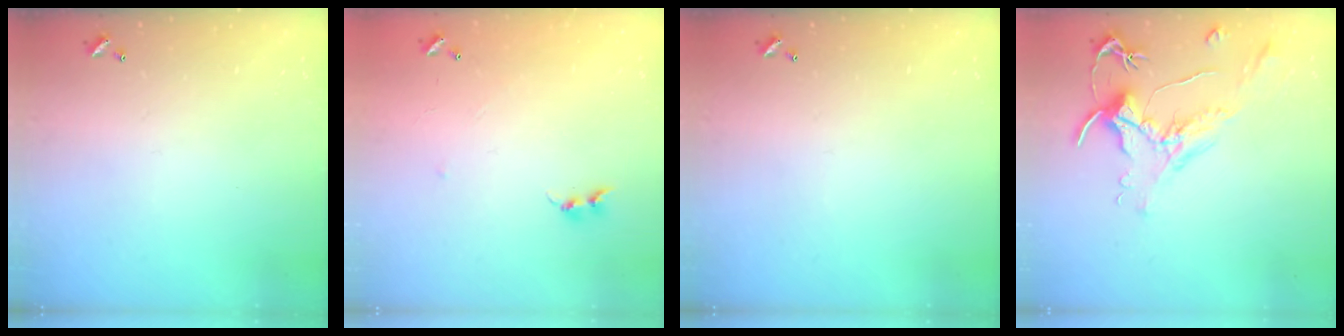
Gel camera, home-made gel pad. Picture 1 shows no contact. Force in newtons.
{"total": 5.1, "press": 5.0, "slide": 0.7}
{"total": 0.0}
{"total": 1.6, "press": 1.4, "slide": 0.7}